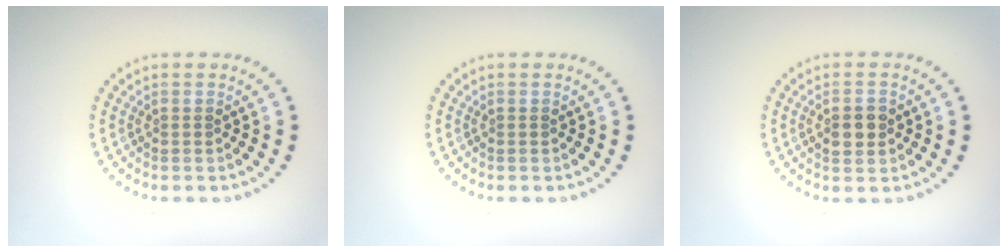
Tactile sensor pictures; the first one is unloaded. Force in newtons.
{"total": 0.0}
{"total": 2.8, "press": 2.8, "slide": 0.0}